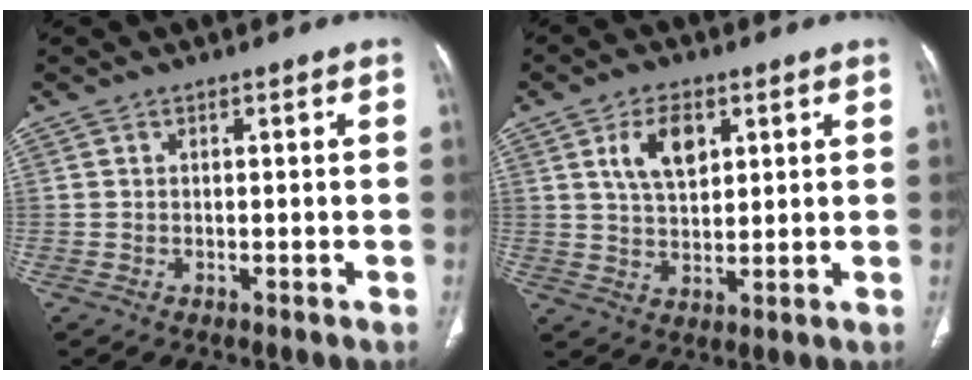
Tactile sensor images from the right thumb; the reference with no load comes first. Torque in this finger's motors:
{"motor_torque": [0.26, 0.56, 0.16, -0.15, 0.09]}